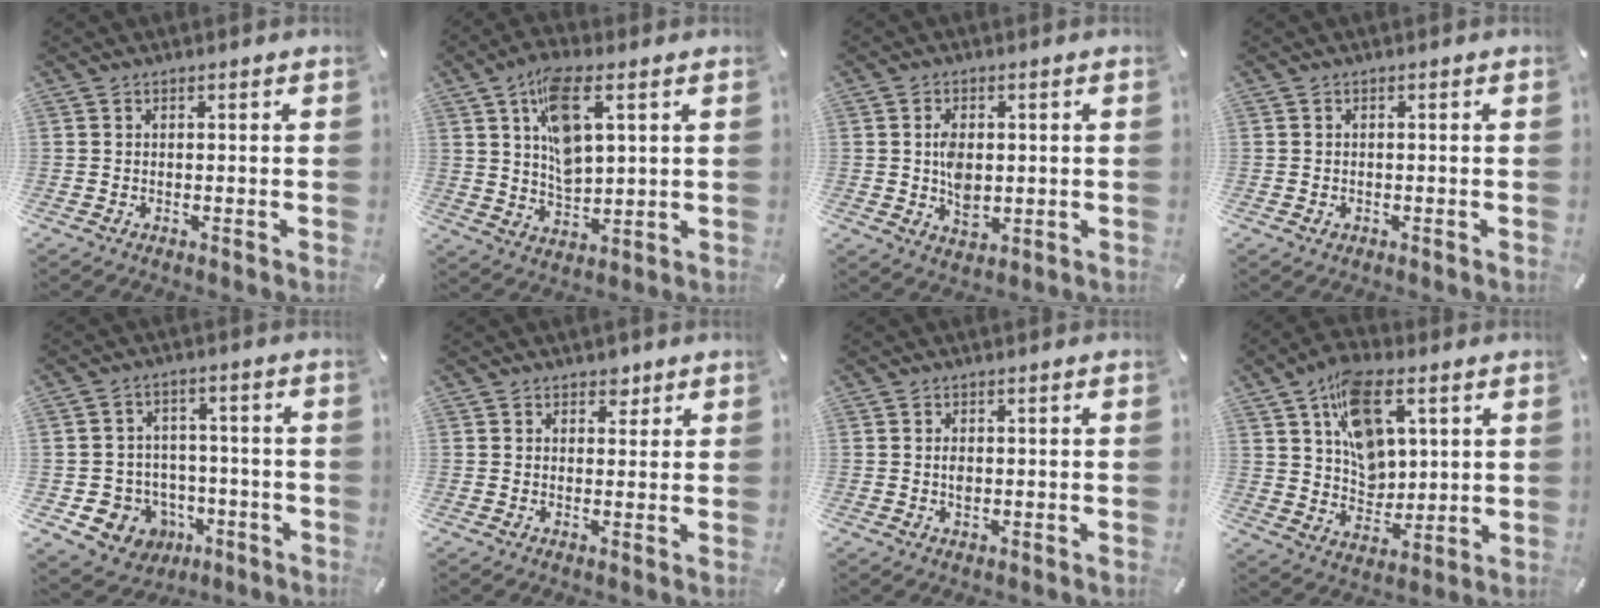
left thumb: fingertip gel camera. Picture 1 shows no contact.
{"total": 11.4, "force": [4.5, 5.8, 8.7], "torque": [-0.159, -0.004, 0.080]}
{"total": 7.0, "force": [0.3, 4.8, 5.1], "torque": [-0.087, -0.002, 0.003]}
{"total": 1.1, "force": [-0.3, 1.0, 0.5], "torque": [-0.009, 0.004, -0.007]}
{"total": 9.7, "force": [-3.0, 9.0, 2.0], "torque": [-0.038, 0.027, -0.042]}
{"total": 3.2, "force": [1.7, 2.4, 1.1], "torque": [0.006, -0.007, 0.024]}
{"total": 2.1, "force": [-0.1, 1.3, 1.6], "torque": [-0.033, 0.001, -0.003]}
{"total": 14.0, "force": [6.0, 9.6, 8.2], "torque": [-0.141, -0.014, 0.115]}